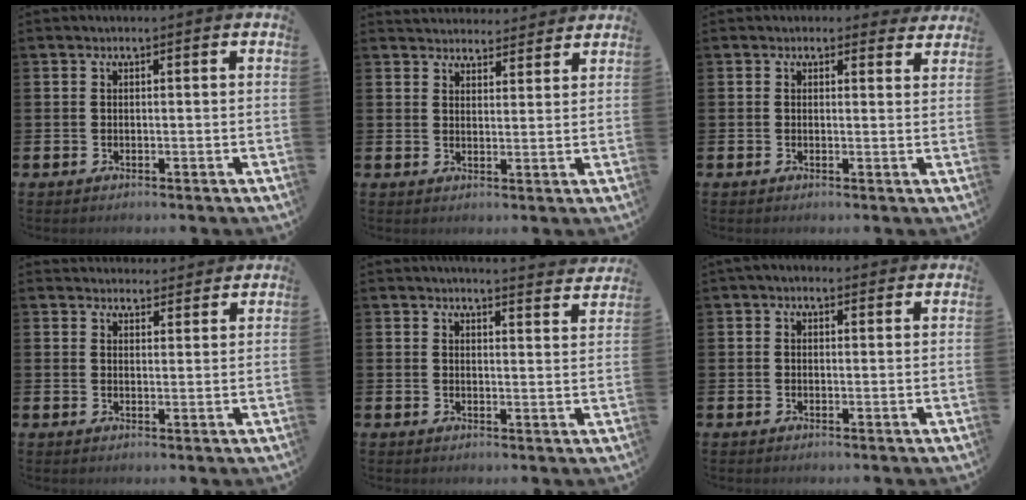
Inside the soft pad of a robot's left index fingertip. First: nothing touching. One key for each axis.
{"total": 3.8, "fx": 3.6, "fy": 0.8, "fz": -0.3, "tx": 0.007, "ty": -0.022, "tz": 0.066}
{"total": 1.4, "fx": 1.2, "fy": 0.8, "fz": 0.1, "tx": 0.003, "ty": -0.002, "tz": 0.019}
{"total": 3.1, "fx": 3.0, "fy": 0.8, "fz": -0.3, "tx": 0.001, "ty": -0.013, "tz": 0.055}
{"total": 3.7, "fx": 3.7, "fy": -0.2, "fz": 0.2, "tx": -0.003, "ty": -0.028, "tz": 0.064}
{"total": 1.1, "fx": 0.7, "fy": 0.6, "fz": 0.5, "tx": -0.006, "ty": 0.006, "tz": 0.012}